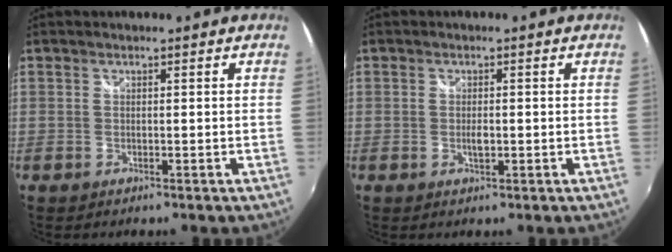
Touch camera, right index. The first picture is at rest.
{"total": 1.7, "force": [-0.3, 0.8, 1.5], "torque": [-0.025, -0.002, -0.006]}